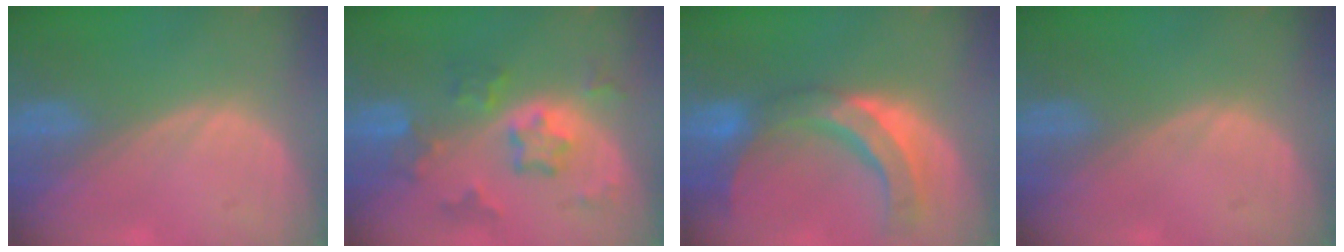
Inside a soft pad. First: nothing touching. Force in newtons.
{"total": 7.4, "press": 6.6, "slide": 3.4}
{"total": 10.3, "press": 9.3, "slide": 4.4}
{"total": 0.0}